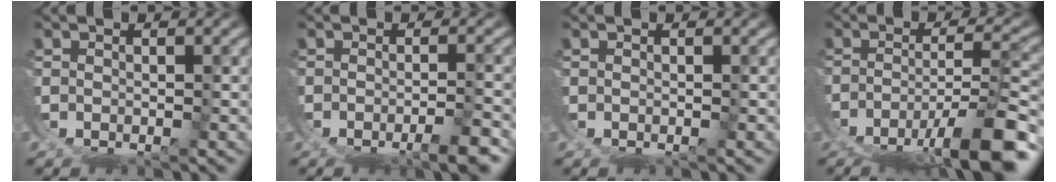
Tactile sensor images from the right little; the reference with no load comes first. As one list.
[{"total": 4.4, "force": [-2.8, 1.4, 3.1], "torque": [-0.042, -0.014, -0.032]}, {"total": 0.0}, {"total": 9.4, "force": [-5.2, 3.2, 7.2], "torque": [-0.111, -0.021, -0.059]}]